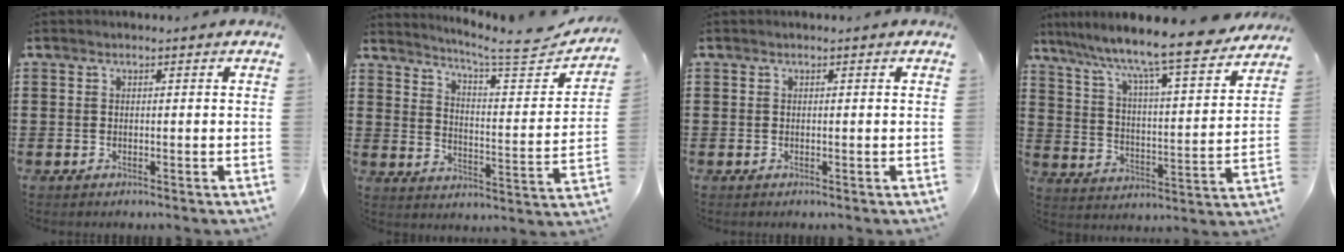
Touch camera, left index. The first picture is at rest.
{"total": 6.7, "force": [5.9, 0.1, 3.2], "torque": [-0.073, -0.047, 0.092]}
{"total": 0.0}
{"total": 9.0, "force": [7.9, -0.2, 4.4], "torque": [-0.102, -0.068, 0.122]}